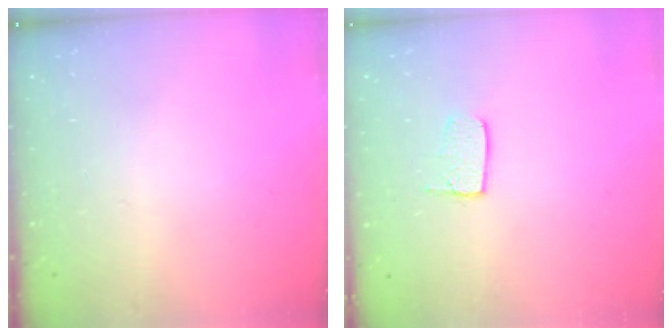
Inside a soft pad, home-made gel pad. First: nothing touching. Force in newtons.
{"total": 5.8, "press": 5.8, "slide": 0.4}